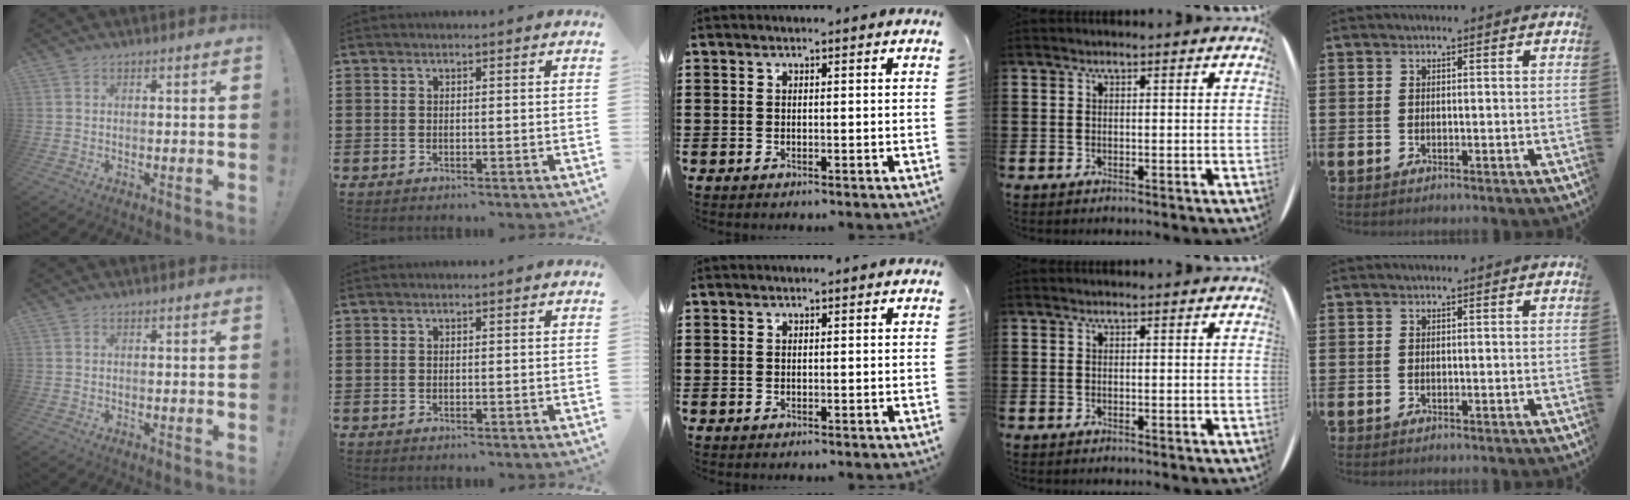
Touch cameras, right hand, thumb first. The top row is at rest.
{}